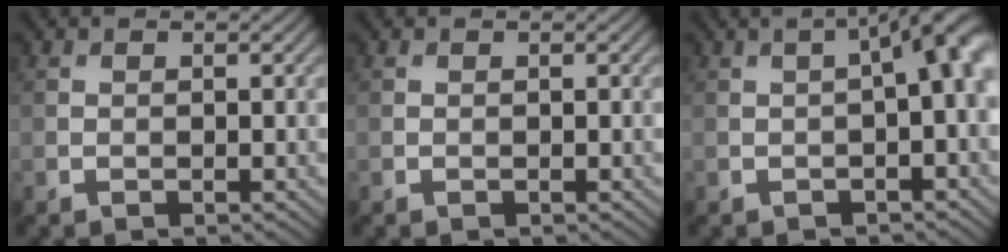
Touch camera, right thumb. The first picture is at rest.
{"total": 0.0}
{"total": 5.5, "force": [0.3, 1.5, 5.3], "torque": [-0.067, 0.013, 0.004]}